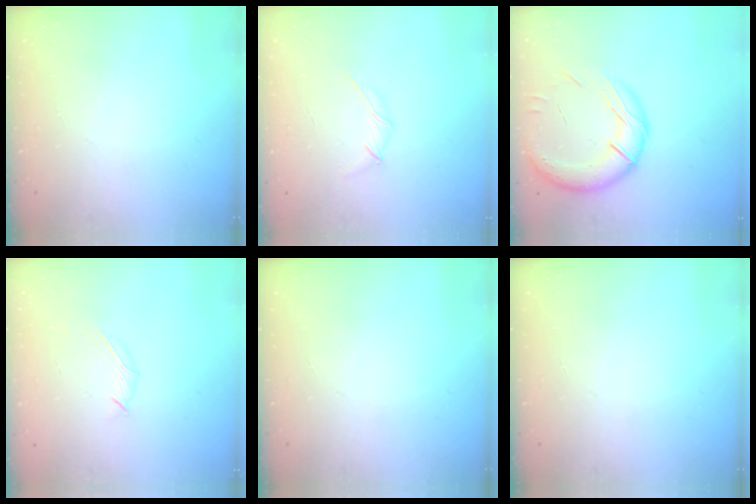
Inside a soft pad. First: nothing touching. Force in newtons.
{"total": 3.1, "press": 3.0, "slide": 0.8}
{"total": 17.8, "press": 17.6, "slide": 2.9}
{"total": 3.9, "press": 3.8, "slide": 0.8}
{"total": 0.0}
{"total": 0.0}